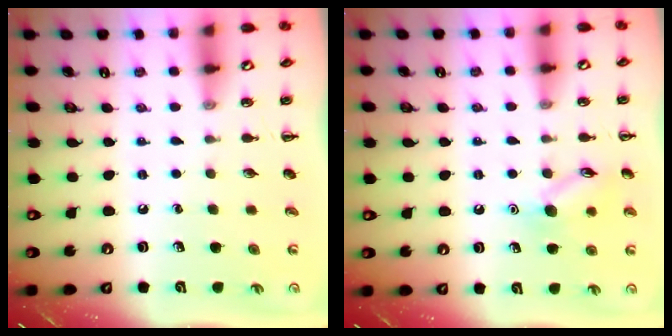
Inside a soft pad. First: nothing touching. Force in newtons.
{"total": 9.8, "press": 9.8, "slide": 0.6}